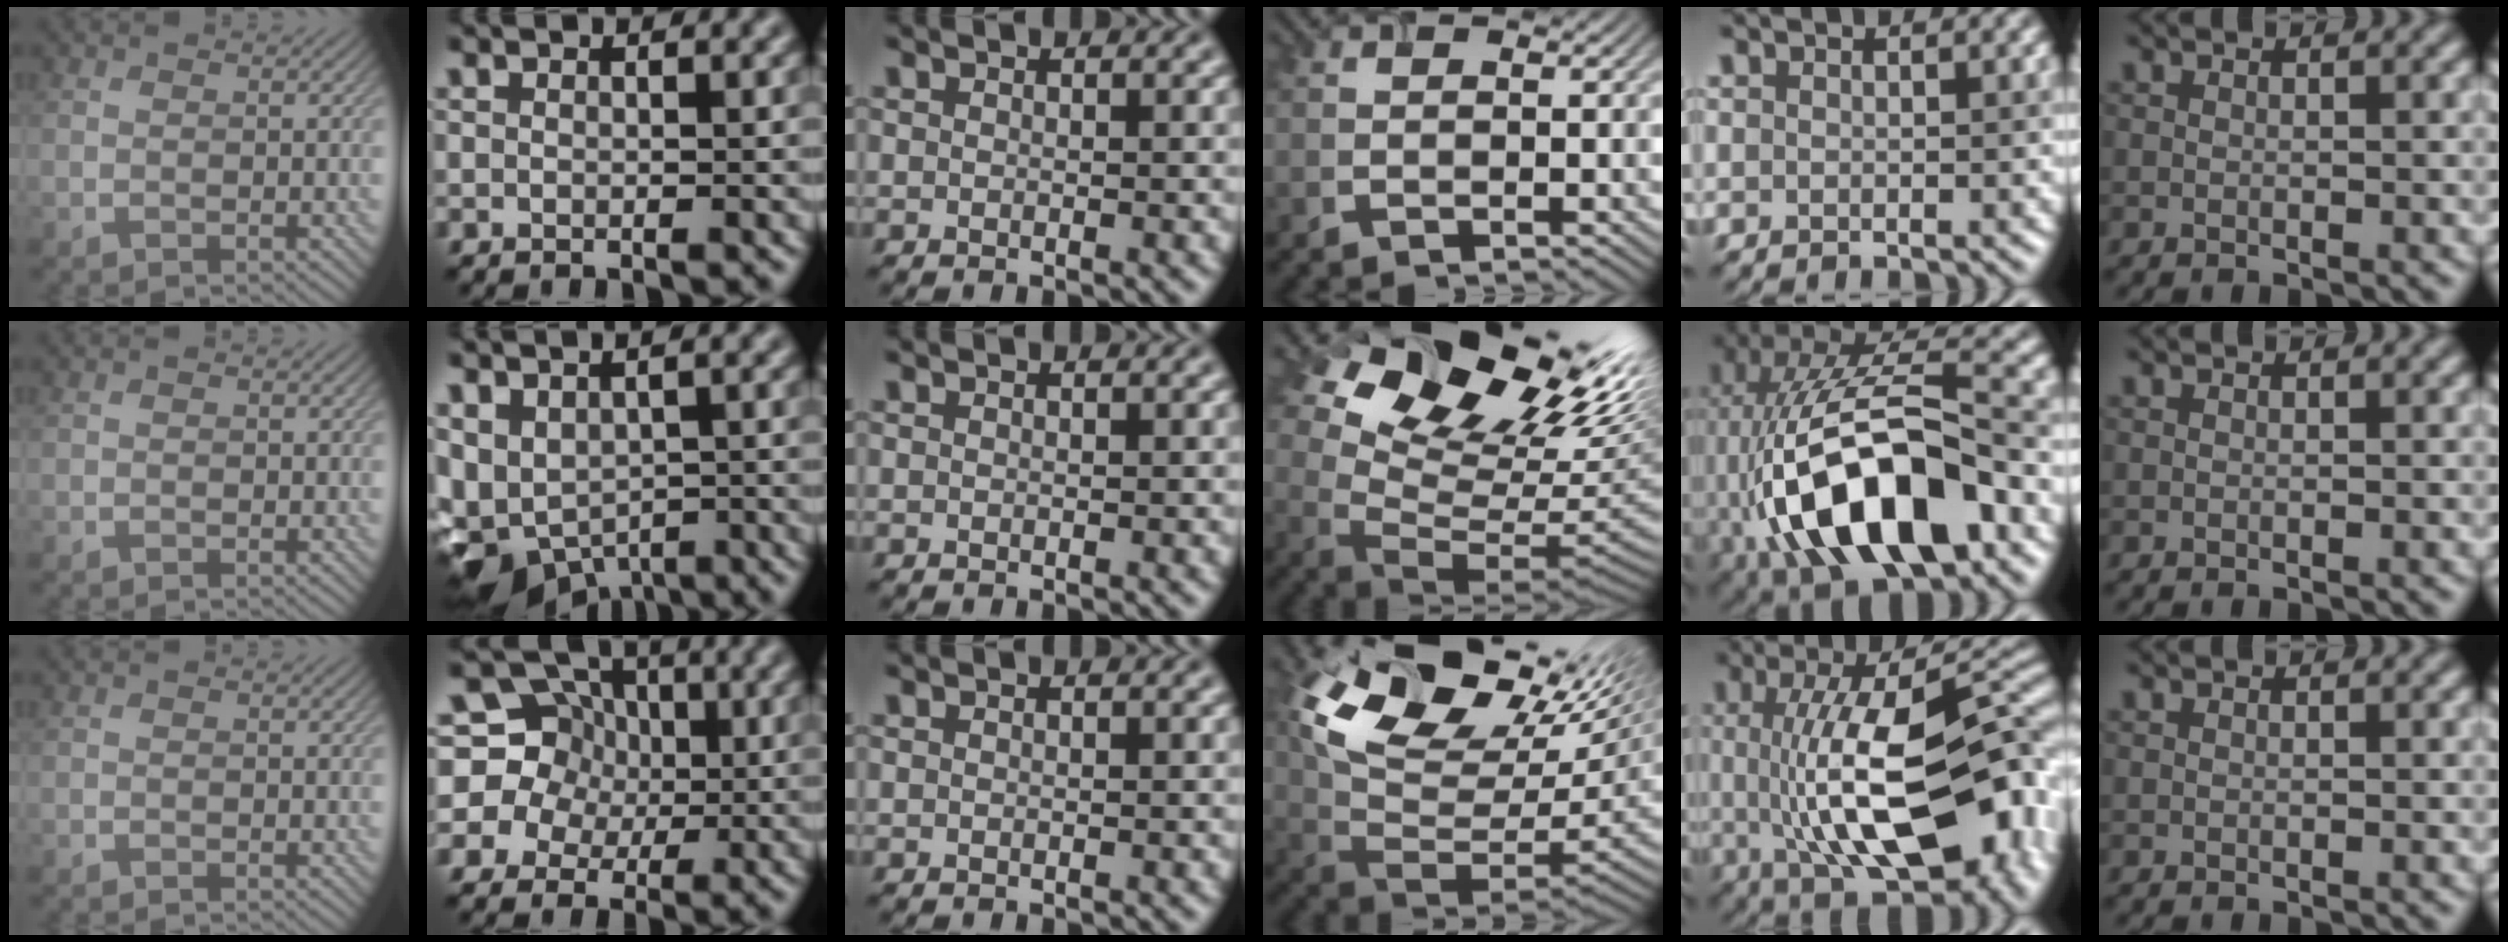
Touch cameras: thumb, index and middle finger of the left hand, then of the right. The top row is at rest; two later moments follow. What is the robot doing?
{"motion": "extract", "object": "airpods case & airpods"}